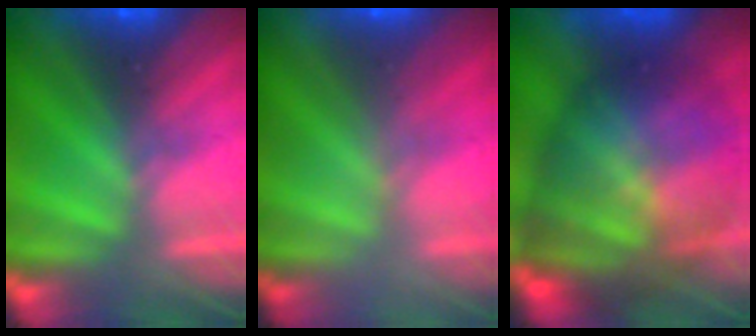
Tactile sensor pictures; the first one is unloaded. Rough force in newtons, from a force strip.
{"total": 2.9}
{"total": 10.5}